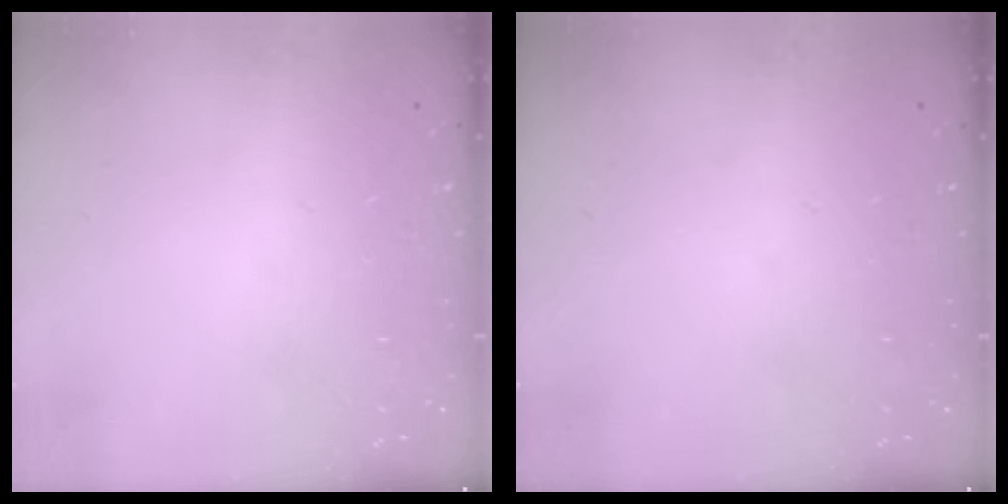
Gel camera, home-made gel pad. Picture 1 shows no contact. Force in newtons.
{"total": 0.0}